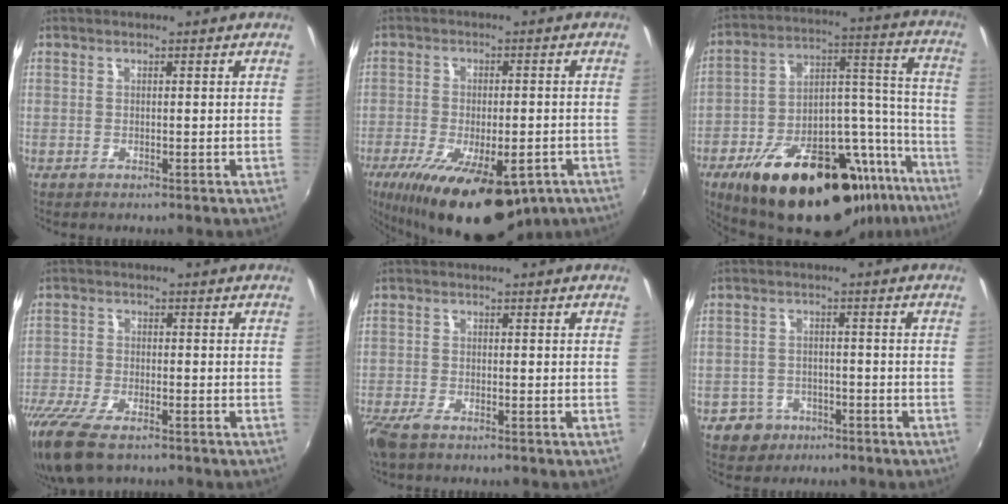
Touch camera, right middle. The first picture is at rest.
{"total": 20.5, "force": [-11.9, 8.4, 14.4], "torque": [-0.272, -0.052, -0.169]}
{"total": 34.4, "force": [-22.2, 13.4, 22.6], "torque": [-0.317, 0.021, -0.318]}
{"total": 11.9, "force": [-8.7, 4.3, 6.9], "torque": [-0.170, -0.047, -0.163]}
{"total": 4.5, "force": [-3.3, 1.2, 2.7], "torque": [-0.071, -0.018, -0.066]}
{"total": 5.8, "force": [-3.4, 4.6, 1.1], "torque": [-0.044, 0.009, -0.049]}